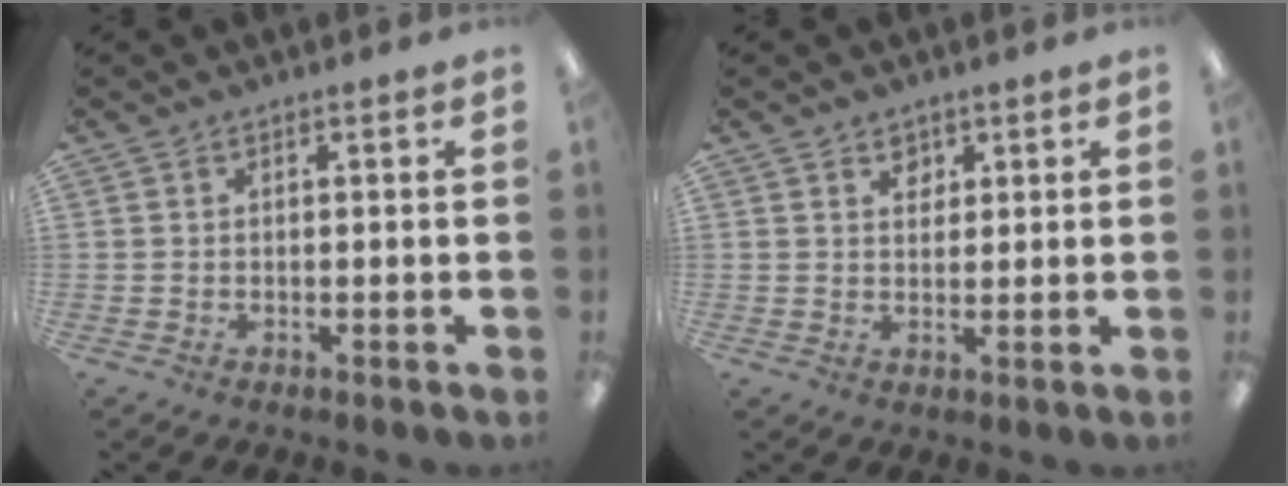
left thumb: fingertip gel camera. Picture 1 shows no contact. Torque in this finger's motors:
{"motor_torque": [0.14, -0.24, -0.18, -0.18, -0.03]}